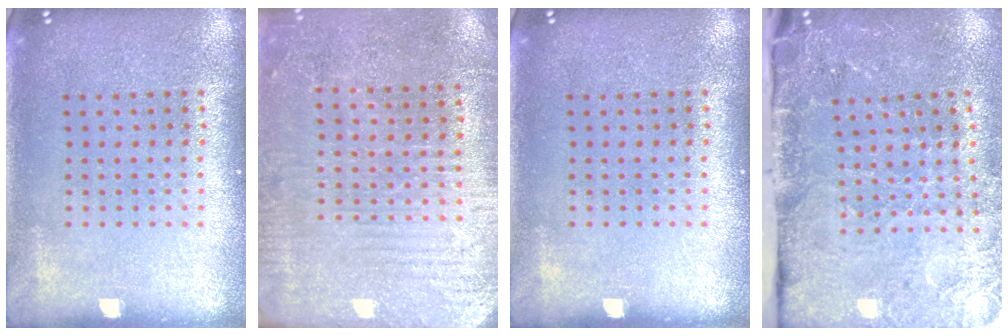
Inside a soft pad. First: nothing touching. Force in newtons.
{"total": 2.9, "press": 2.8, "slide": 0.6}
{"total": 0.0}
{"total": 3.6, "press": 3.3, "slide": 1.3}